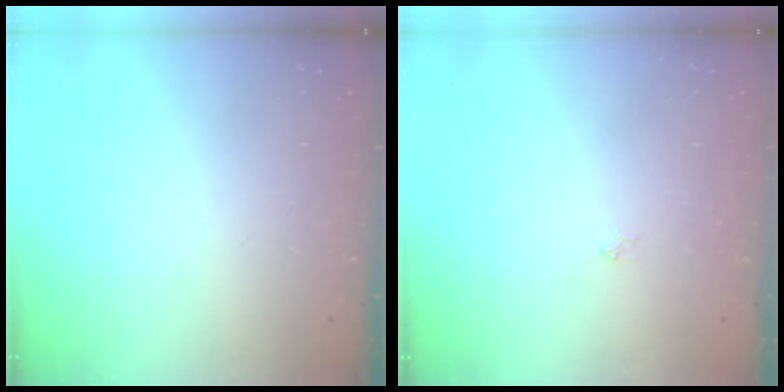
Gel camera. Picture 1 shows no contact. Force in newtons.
{"total": 2.2, "press": 2.2, "slide": 0.3}